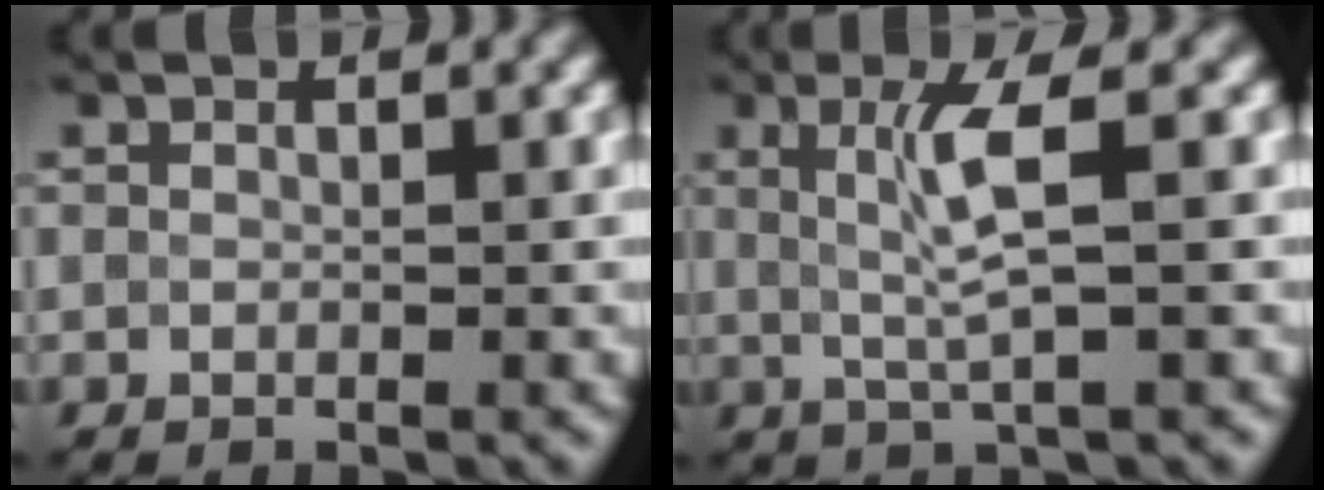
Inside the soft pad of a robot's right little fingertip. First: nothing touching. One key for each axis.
{"total": 3.7, "fx": 0.7, "fy": 0.2, "fz": 3.6, "tx": -0.079, "ty": -0.002, "tz": 0.015}